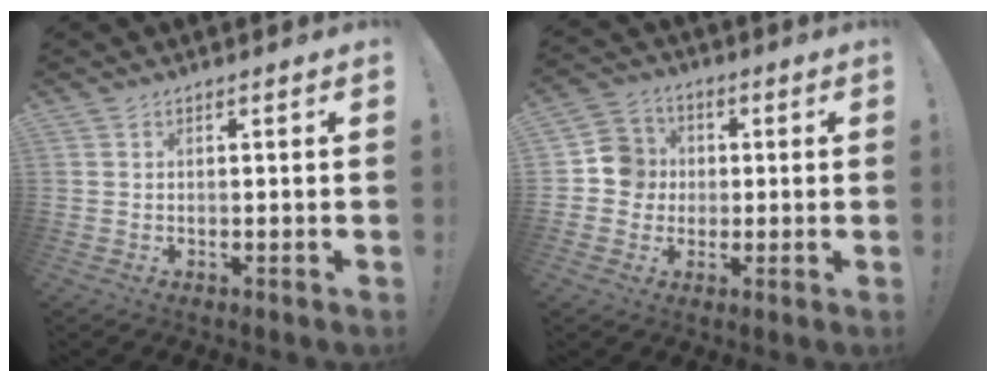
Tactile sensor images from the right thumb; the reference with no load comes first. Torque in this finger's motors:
{"motor_torque": [0.40, 0.27, 0.45, -0.39, -0.02]}